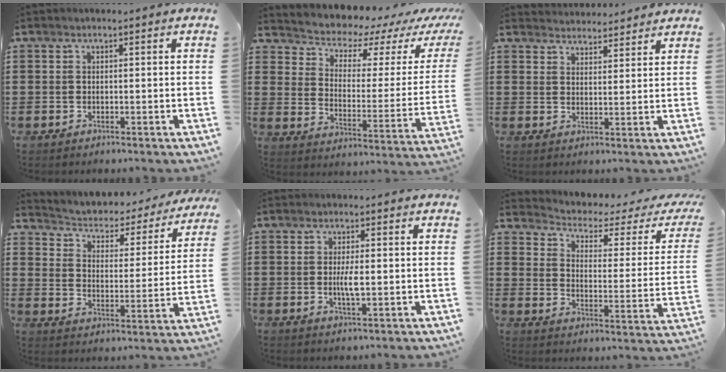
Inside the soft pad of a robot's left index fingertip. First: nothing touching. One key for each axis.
{"total": 5.4, "fx": 5.0, "fy": 1.8, "fz": 0.9, "tx": -0.045, "ty": -0.046, "tz": 0.081}
{"total": 3.2, "fx": 3.1, "fy": 0.6, "fz": -0.1, "tx": -0.007, "ty": -0.007, "tz": 0.061}
{"total": 2.2, "fx": 1.8, "fy": 1.0, "fz": 0.7, "tx": -0.030, "ty": -0.023, "tz": 0.017}
{"total": 3.3, "fx": -0.1, "fy": 0.7, "fz": 3.2, "tx": -0.059, "ty": -0.003, "tz": -0.002}
{"total": 2.3, "fx": 1.6, "fy": 0.9, "fz": 1.5, "tx": -0.045, "ty": -0.020, "tz": 0.016}